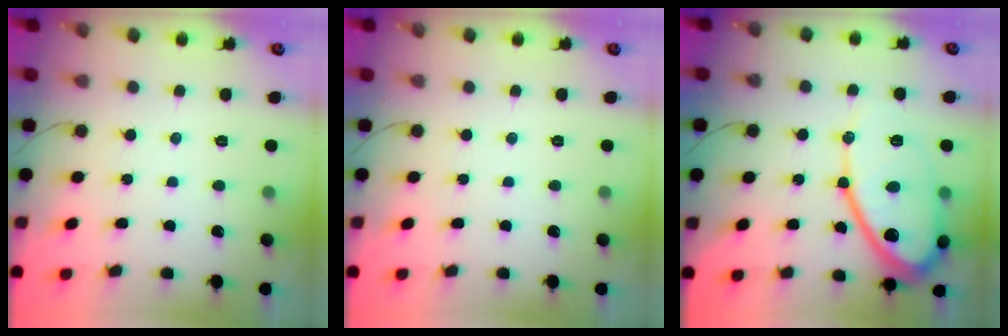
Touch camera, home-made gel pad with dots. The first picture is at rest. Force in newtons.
{"total": 0.0}
{"total": 17.0, "press": 16.9, "slide": 1.5}